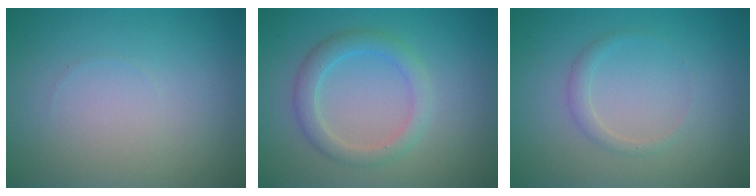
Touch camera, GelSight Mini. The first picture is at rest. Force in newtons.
{"total": 2.7, "press": 2.7, "slide": 0.0}
{"total": 1.1, "press": 1.1, "slide": 0.1}